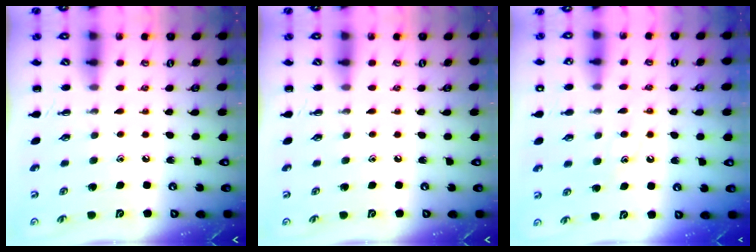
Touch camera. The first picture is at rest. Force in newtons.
{"total": 0.0}
{"total": 10.4, "press": 10.3, "slide": 1.4}